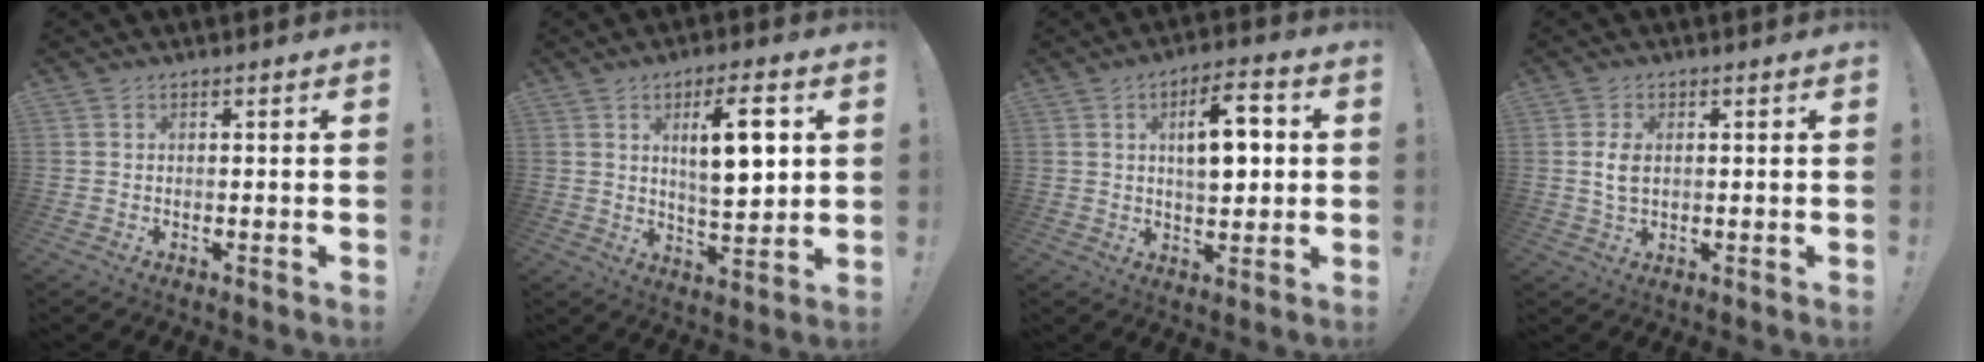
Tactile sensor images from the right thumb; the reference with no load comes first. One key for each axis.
{"total": 12.4, "fx": 3.7, "fy": 3.7, "fz": 11.2, "tx": -0.164, "ty": -0.006, "tz": 0.055}
{"total": 11.3, "fx": 2.1, "fy": 5.3, "fz": 9.8, "tx": -0.135, "ty": 0.002, "tz": 0.030}
{"total": 4.3, "fx": 0.6, "fy": 2.5, "fz": 3.5, "tx": -0.063, "ty": -0.005, "tz": 0.005}